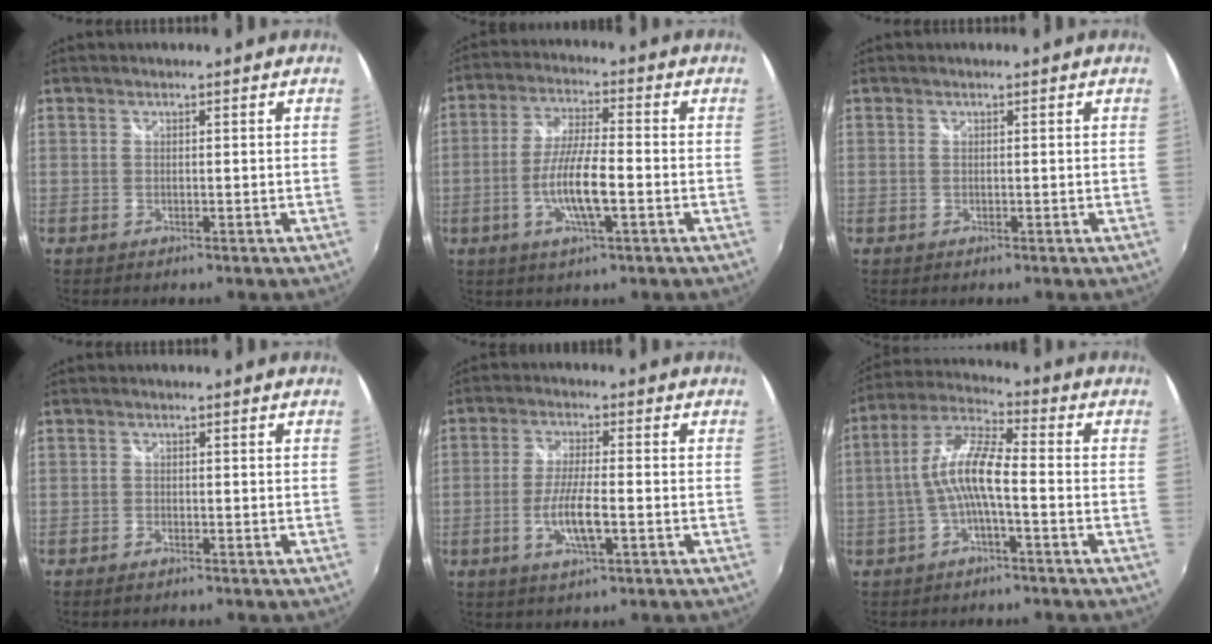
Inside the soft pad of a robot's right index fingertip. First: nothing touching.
{"total": 9.4, "force": [-2.9, 1.6, 8.9], "torque": [-0.176, -0.004, -0.054]}
{"total": 0.0}
{"total": 1.1, "force": [-0.9, 0.5, 0.3], "torque": [-0.010, -0.003, -0.020]}
{"total": 7.2, "force": [-2.3, 1.3, 6.7], "torque": [-0.136, -0.007, -0.043]}
{"total": 8.9, "force": [-1.9, 1.7, 8.5], "torque": [-0.189, 0.015, -0.035]}